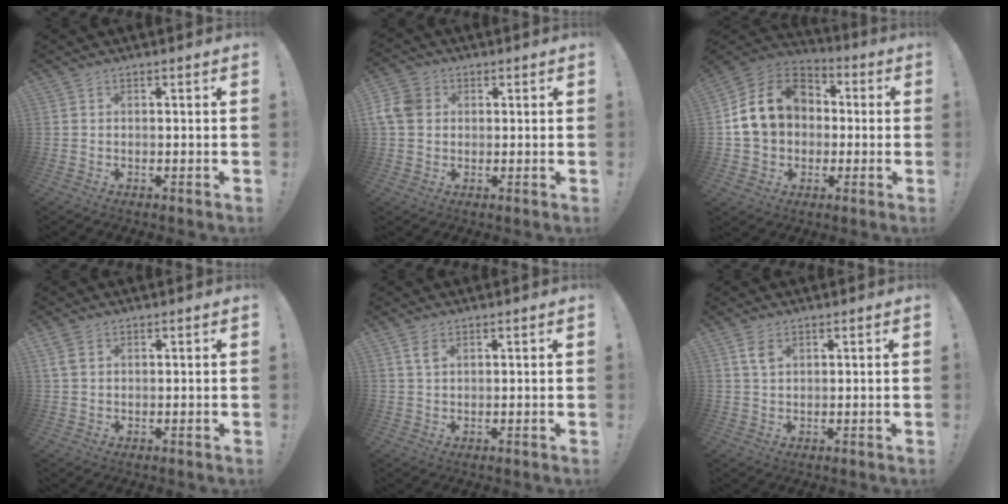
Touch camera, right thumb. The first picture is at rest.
{"total": 8.4, "force": [1.4, 6.8, 4.8], "torque": [-0.109, 0.006, 0.029]}
{"total": 17.3, "force": [3.1, 13.8, 10.0], "torque": [-0.159, 0.006, 0.067]}
{"total": 3.8, "force": [1.7, 2.4, 2.4], "torque": [-0.047, 0.002, 0.035]}
{"total": 2.9, "force": [1.5, 1.4, 2.1], "torque": [-0.039, -0.003, 0.026]}
{"total": 3.9, "force": [2.0, 1.9, 2.7], "torque": [-0.042, -0.007, 0.034]}